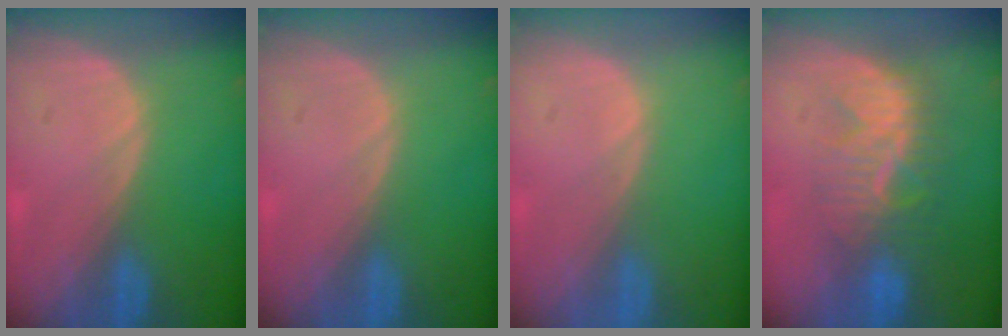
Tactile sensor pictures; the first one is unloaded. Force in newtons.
{"total": 0.0}
{"total": 0.0}
{"total": 8.3, "press": 7.9, "slide": 2.3}